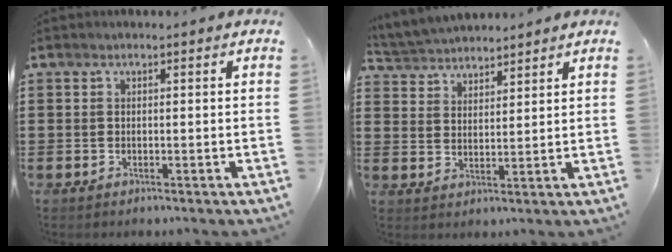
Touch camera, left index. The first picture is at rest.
{"total": 4.3, "force": [4.2, 0.8, -0.2], "torque": [-0.015, -0.016, 0.078]}